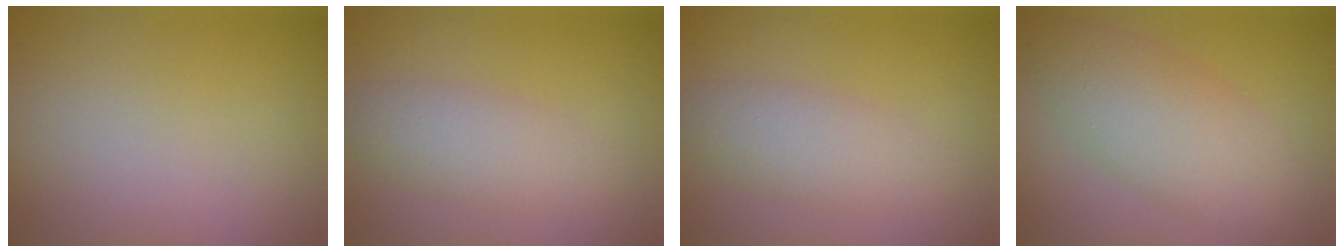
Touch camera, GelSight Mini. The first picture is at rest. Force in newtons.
{"total": 2.0, "press": 1.9, "slide": 0.2}
{"total": 2.0, "press": 1.9, "slide": 0.2}
{"total": 5.6, "press": 5.6, "slide": 0.1}